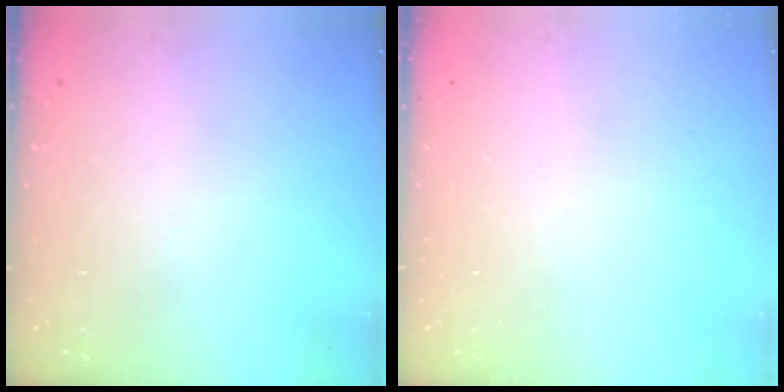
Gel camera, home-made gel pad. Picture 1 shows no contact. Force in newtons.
{"total": 0.0}